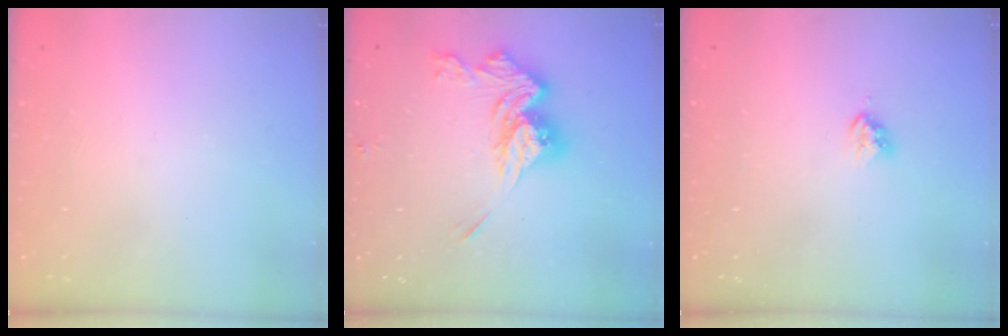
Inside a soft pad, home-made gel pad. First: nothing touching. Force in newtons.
{"total": 15.3, "press": 15.2, "slide": 0.3}
{"total": 3.6, "press": 3.6, "slide": 0.3}